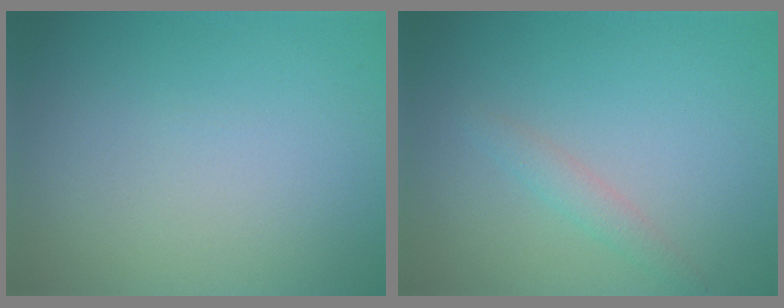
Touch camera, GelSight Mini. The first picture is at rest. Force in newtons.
{"total": 1.3, "press": 1.3, "slide": 0.1}